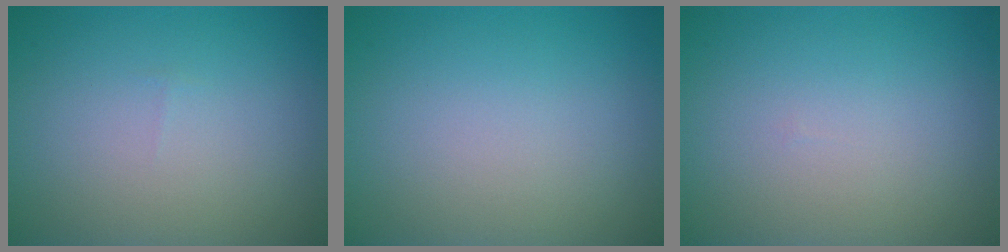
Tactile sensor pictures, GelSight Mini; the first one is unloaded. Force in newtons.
{"total": 0.0}
{"total": 0.0}